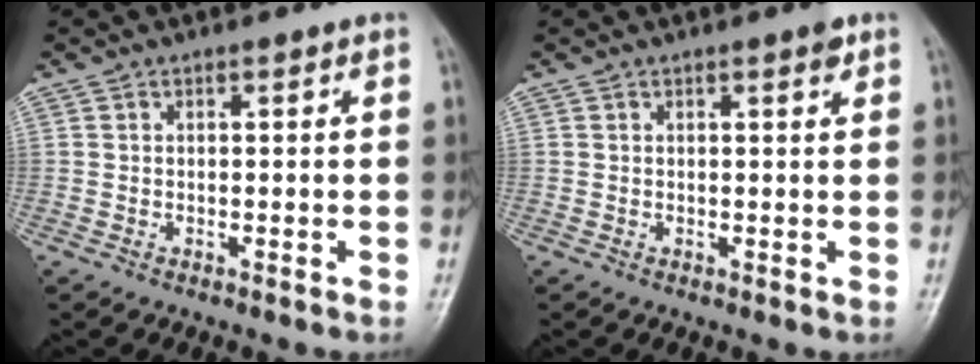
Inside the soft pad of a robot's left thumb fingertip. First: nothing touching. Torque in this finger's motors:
{"motor_torque": [0.42, -0.05, 0.06, -0.19, 0.00]}